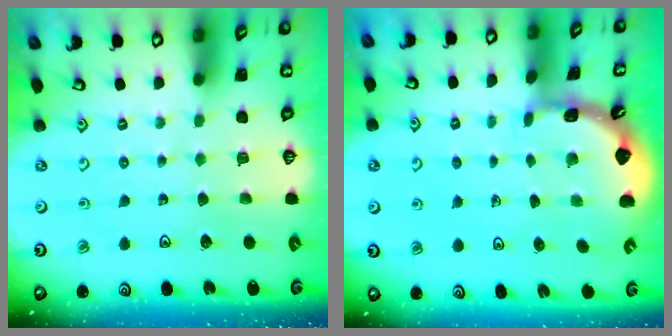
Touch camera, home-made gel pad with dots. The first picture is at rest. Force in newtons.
{"total": 1.8, "press": 1.8, "slide": 0.2}